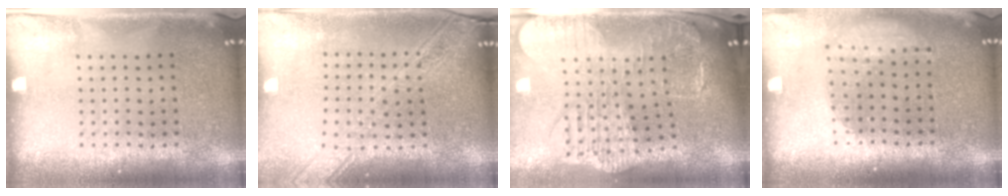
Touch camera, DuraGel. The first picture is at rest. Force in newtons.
{"total": 2.2, "press": 1.9, "slide": 1.2}
{"total": 3.0, "press": 2.5, "slide": 1.6}
{"total": 1.6, "press": 1.2, "slide": 1.0}